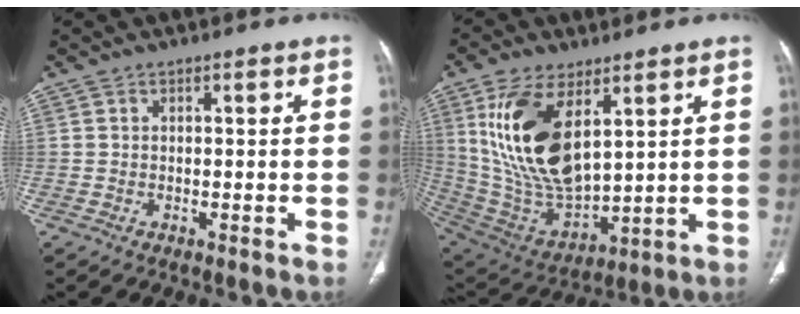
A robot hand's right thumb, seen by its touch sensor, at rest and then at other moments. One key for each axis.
{"total": 19.8, "fx": 7.2, "fy": 9.6, "fz": 15.7, "tx": -0.292, "ty": -0.030, "tz": 0.155}